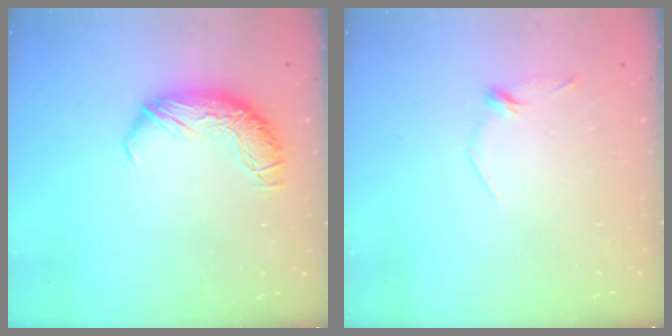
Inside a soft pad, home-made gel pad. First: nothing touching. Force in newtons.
{"total": 7.7, "press": 7.7, "slide": 0.9}